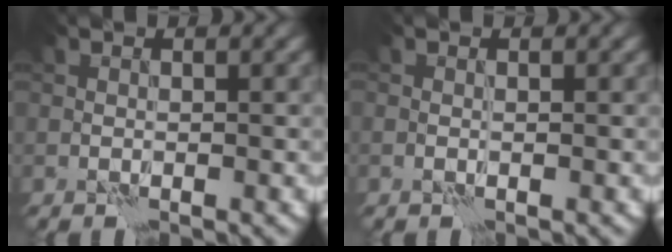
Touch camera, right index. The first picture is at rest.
{"total": 0.0}